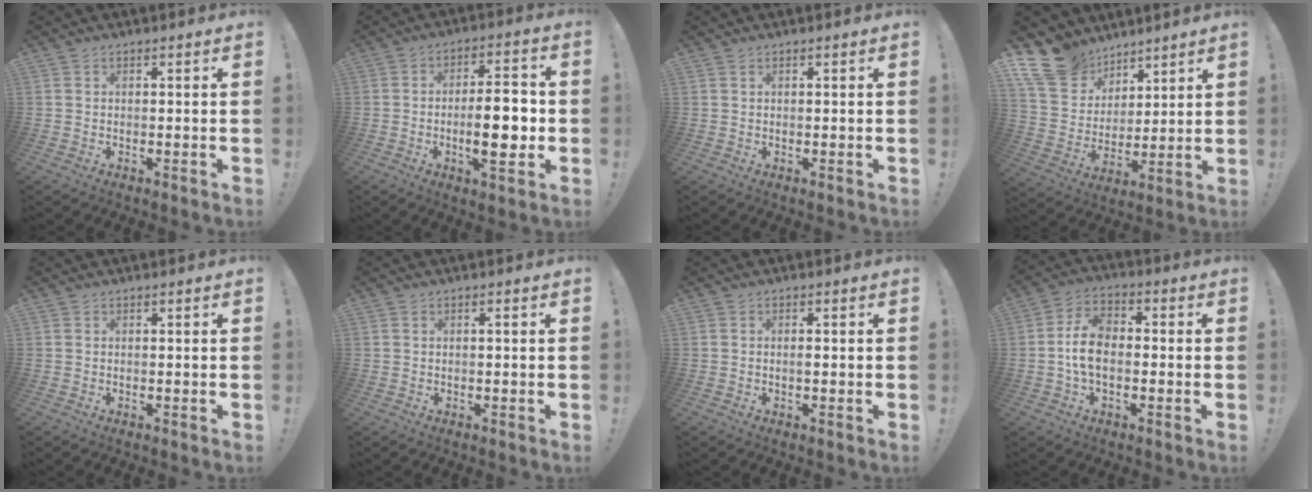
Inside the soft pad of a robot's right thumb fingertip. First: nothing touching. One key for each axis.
{"total": 13.1, "fx": -2.1, "fy": 4.4, "fz": 12.1, "tx": -0.179, "ty": 0.001, "tz": -0.043}
{"total": 0.6, "fx": 0.6, "fy": -0.2, "fz": 0.2, "tx": -0.004, "ty": 0.000, "tz": 0.010}
{"total": 16.4, "fx": 11.3, "fy": 10.6, "fz": 5.1, "tx": -0.102, "ty": -0.073, "tz": 0.220}
{"total": 0.0}
{"total": 0.6, "fx": -0.1, "fy": -0.1, "fz": 0.6, "tx": -0.011, "ty": 0.001, "tz": -0.003}
{"total": 0.8, "fx": -0.2, "fy": -0.1, "fz": 0.8, "tx": -0.007, "ty": -0.003, "tz": -0.005}
{"total": 9.5, "fx": -1.4, "fy": 6.0, "fz": 7.2, "tx": -0.126, "ty": 0.012, "tz": -0.021}